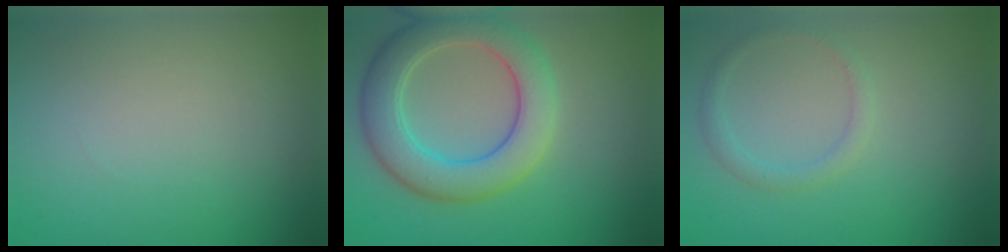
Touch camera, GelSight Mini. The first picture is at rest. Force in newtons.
{"total": 6.6, "press": 6.6, "slide": 0.4}
{"total": 1.4, "press": 1.4, "slide": 0.2}